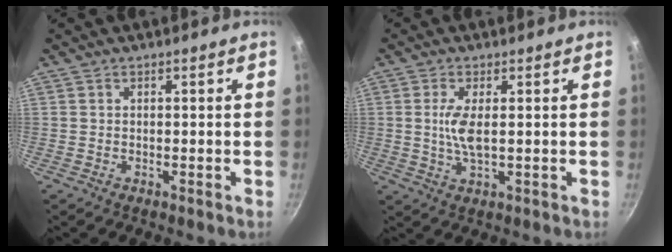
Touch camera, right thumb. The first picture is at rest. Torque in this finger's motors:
{"motor_torque": [0.11, 0.13, 0.43, 0.06, 0.03]}